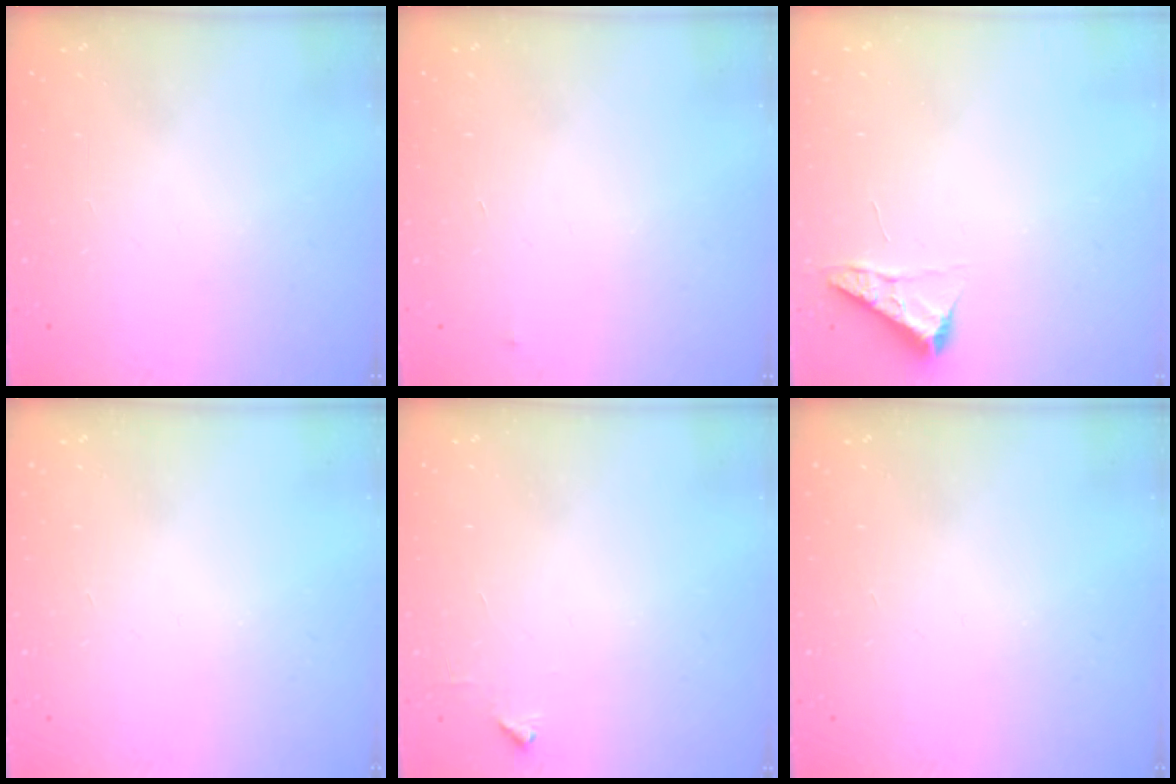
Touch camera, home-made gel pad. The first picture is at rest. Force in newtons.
{"total": 2.5, "press": 2.5, "slide": 0.4}
{"total": 4.0, "press": 4.0, "slide": 0.5}
{"total": 0.0}
{"total": 2.1, "press": 2.1, "slide": 0.3}
{"total": 0.0}